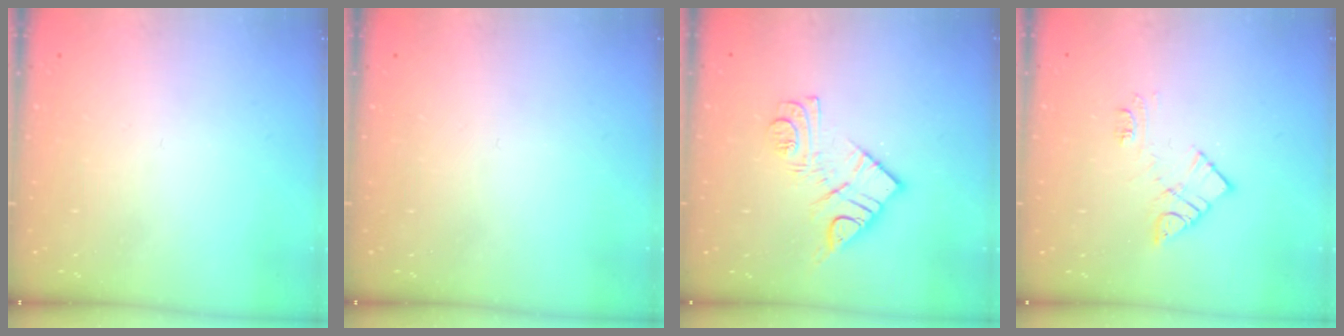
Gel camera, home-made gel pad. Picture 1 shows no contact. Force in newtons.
{"total": 0.0}
{"total": 11.5, "press": 11.5, "slide": 0.6}
{"total": 10.1, "press": 10.1, "slide": 0.6}